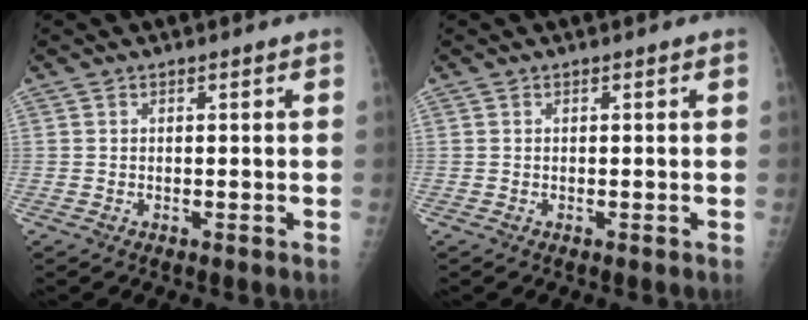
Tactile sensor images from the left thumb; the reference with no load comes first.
{"total": 0.0}